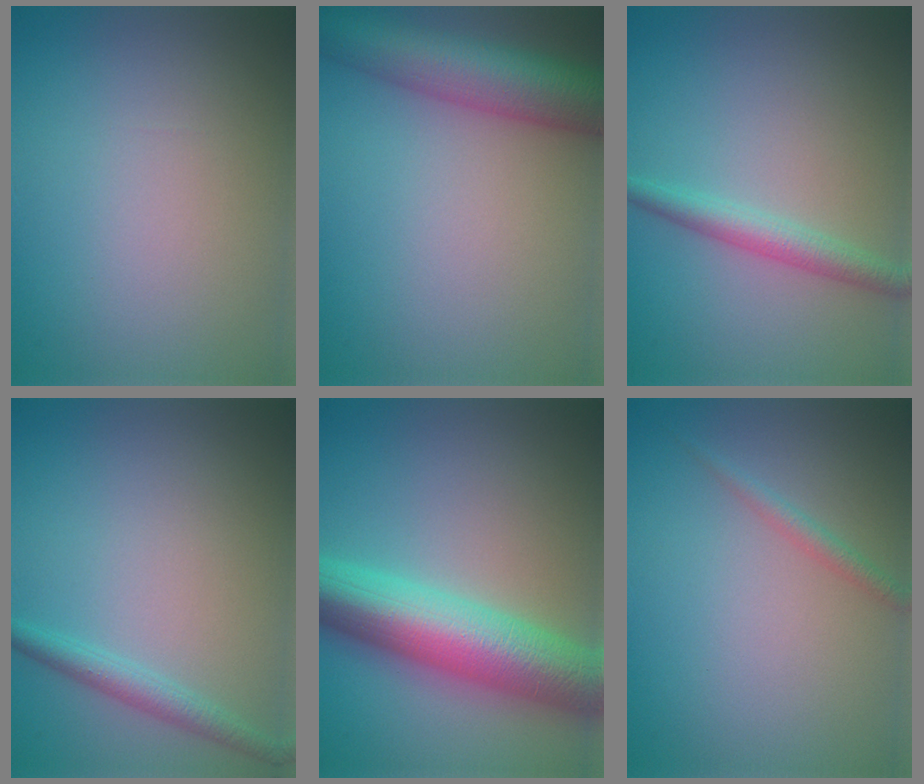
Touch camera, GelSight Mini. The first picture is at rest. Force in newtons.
{"total": 8.4, "press": 8.4, "slide": 0.3}
{"total": 2.6, "press": 2.6, "slide": 0.1}
{"total": 2.0, "press": 2.0, "slide": 0.0}
{"total": 10.3, "press": 10.3, "slide": 0.1}
{"total": 1.3, "press": 1.3, "slide": 0.0}